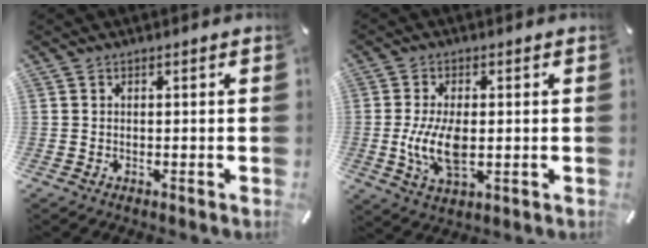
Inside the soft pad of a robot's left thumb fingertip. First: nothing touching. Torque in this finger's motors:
{"motor_torque": [1.15, 1.14, 1.14, 0.08, 0.32]}